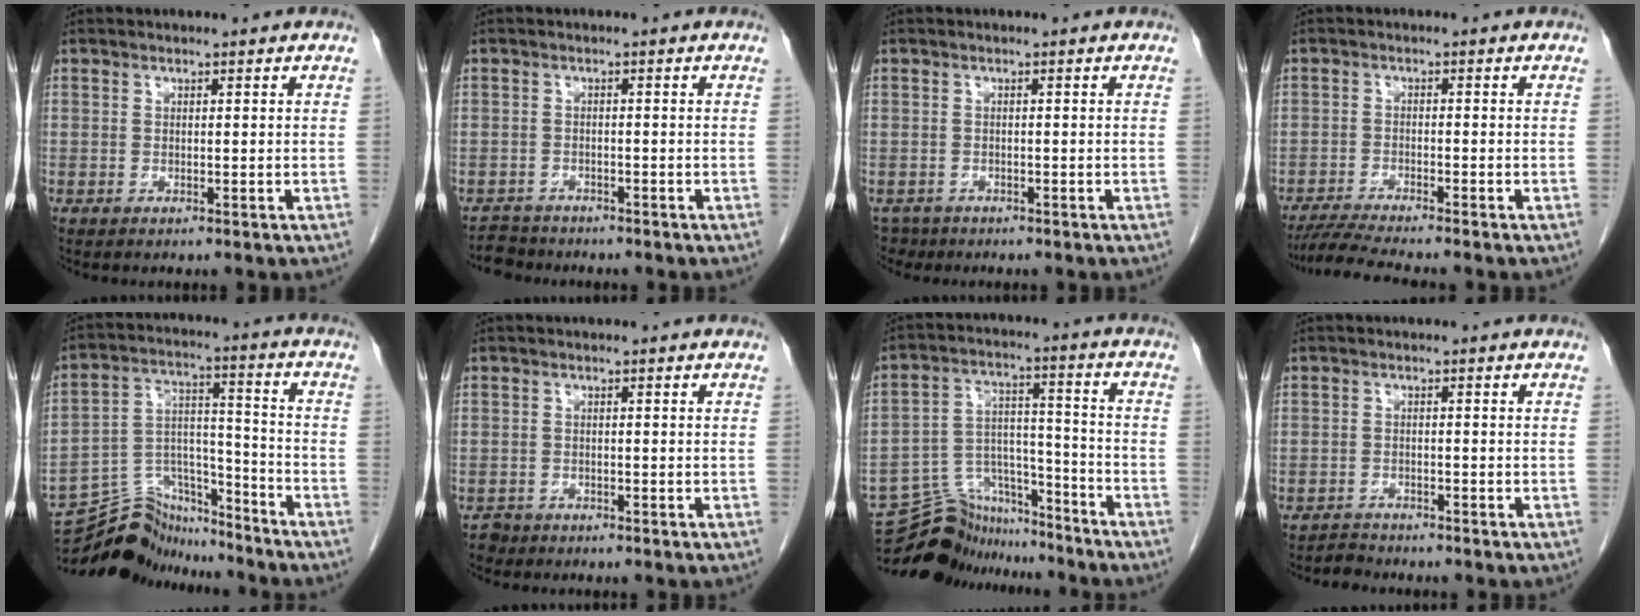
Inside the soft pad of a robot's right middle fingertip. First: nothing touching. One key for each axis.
{"total": 3.2, "fx": -3.0, "fy": 1.0, "fz": -0.6, "tx": 0.006, "ty": -0.006, "tz": -0.053}
{"total": 2.1, "fx": -1.6, "fy": 1.3, "fz": -0.1, "tx": -0.003, "ty": 0.001, "tz": -0.026}
{"total": 6.4, "fx": -5.7, "fy": -0.8, "fz": 2.8, "tx": -0.047, "ty": -0.022, "tz": -0.099}
{"total": 12.3, "fx": -11.9, "fy": 2.9, "fz": 0.6, "tx": -0.017, "ty": 0.051, "tz": -0.209}
{"total": 1.4, "fx": -1.1, "fy": 0.7, "fz": -0.3, "tx": -0.002, "ty": 0.001, "tz": -0.020}
{"total": 12.1, "fx": -11.6, "fy": 3.4, "fz": 0.4, "tx": -0.009, "ty": 0.047, "tz": -0.198}
{"total": 2.0, "fx": -1.9, "fy": 0.3, "fz": -0.7, "tx": 0.010, "ty": -0.007, "tz": -0.033}